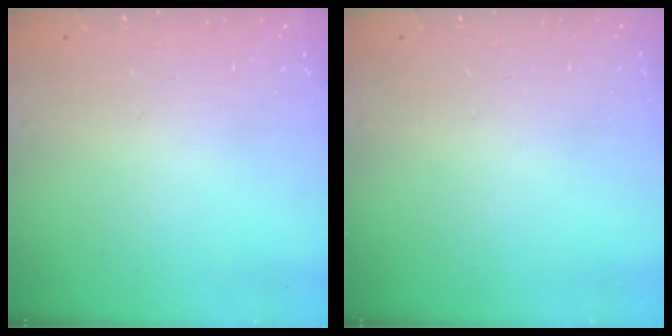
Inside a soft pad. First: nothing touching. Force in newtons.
{"total": 0.0}